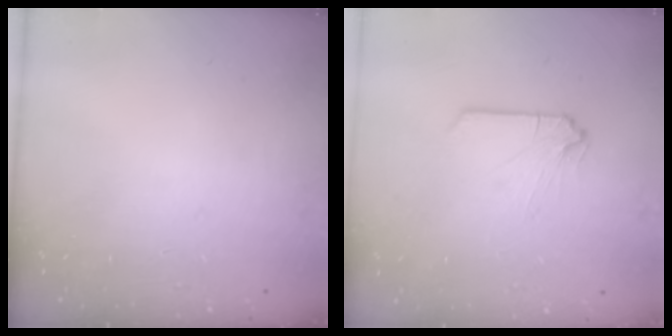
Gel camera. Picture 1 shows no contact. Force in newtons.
{"total": 0.0}